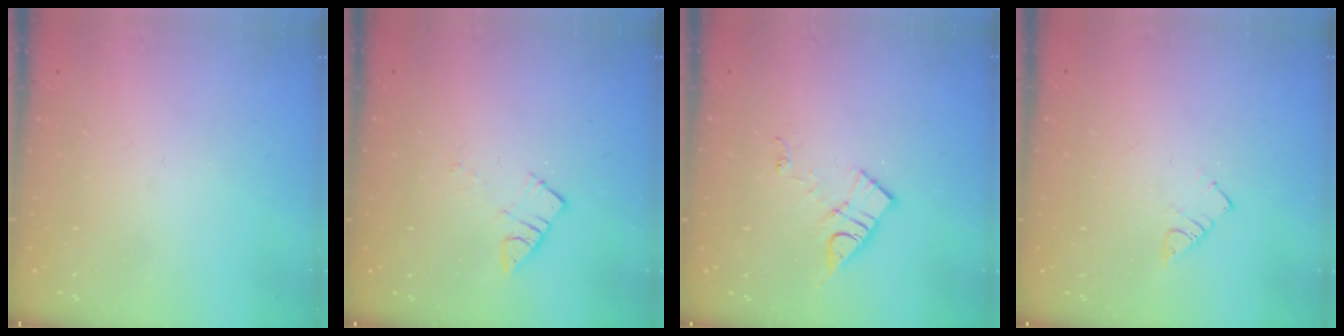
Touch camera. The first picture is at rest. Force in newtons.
{"total": 4.1, "press": 4.1, "slide": 0.2}
{"total": 9.4, "press": 9.4, "slide": 0.5}
{"total": 2.9, "press": 2.9, "slide": 0.5}